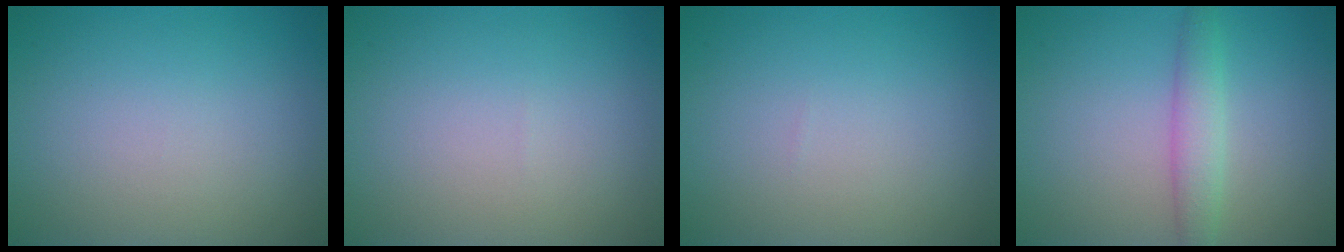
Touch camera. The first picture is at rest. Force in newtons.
{"total": 0.0}
{"total": 0.0}
{"total": 2.8, "press": 2.8, "slide": 0.1}